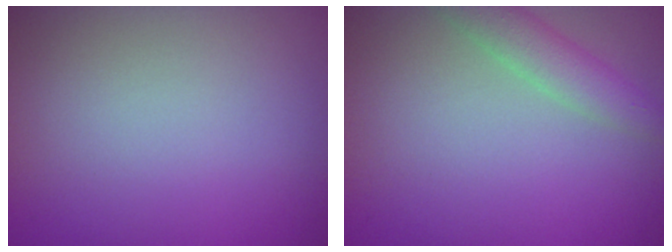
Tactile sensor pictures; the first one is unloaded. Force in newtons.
{"total": 2.9, "press": 2.9, "slide": 0.1}